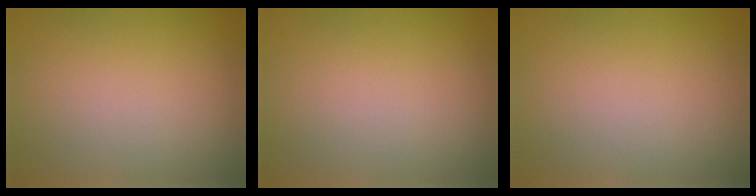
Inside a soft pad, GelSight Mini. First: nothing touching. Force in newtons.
{"total": 0.0}
{"total": 0.0}